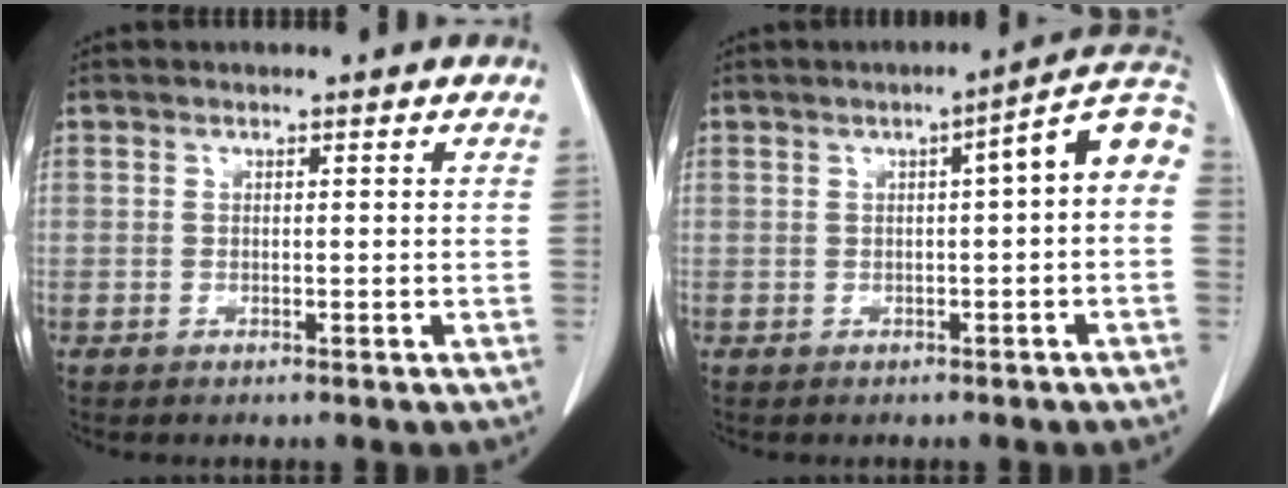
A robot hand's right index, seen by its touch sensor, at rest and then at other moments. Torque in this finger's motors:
{"motor_torque": [0.58, -0.10, 0.25, 0.04]}